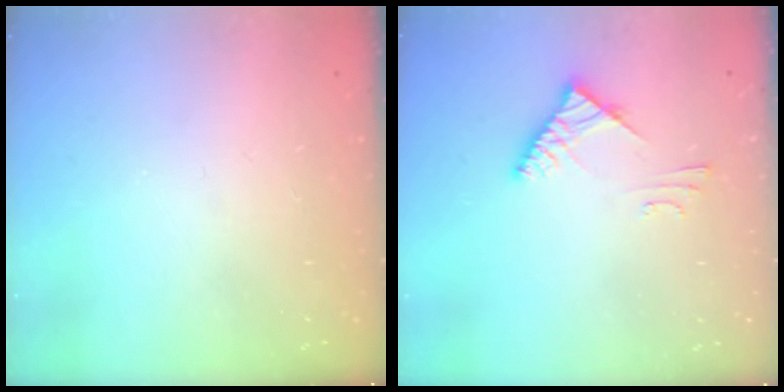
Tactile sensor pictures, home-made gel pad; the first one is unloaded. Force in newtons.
{"total": 4.4, "press": 4.3, "slide": 0.8}